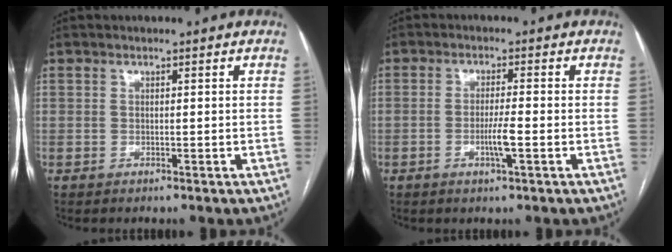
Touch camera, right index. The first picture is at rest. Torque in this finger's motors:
{"motor_torque": [0.82, 0.12, 0.18, 0.05]}